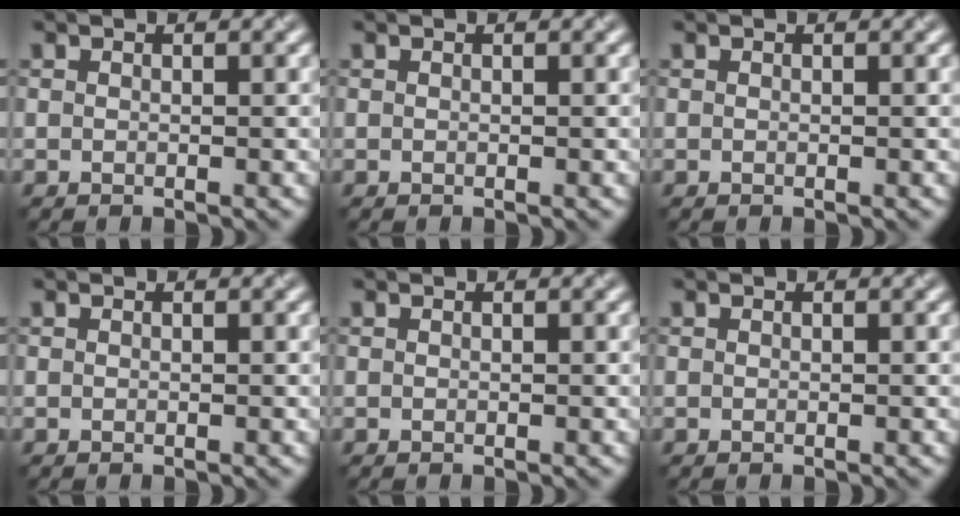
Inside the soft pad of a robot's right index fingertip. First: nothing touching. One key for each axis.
{"total": 0.0}
{"total": 0.0}
{"total": 0.0}
{"total": 0.0}
{"total": 0.0}